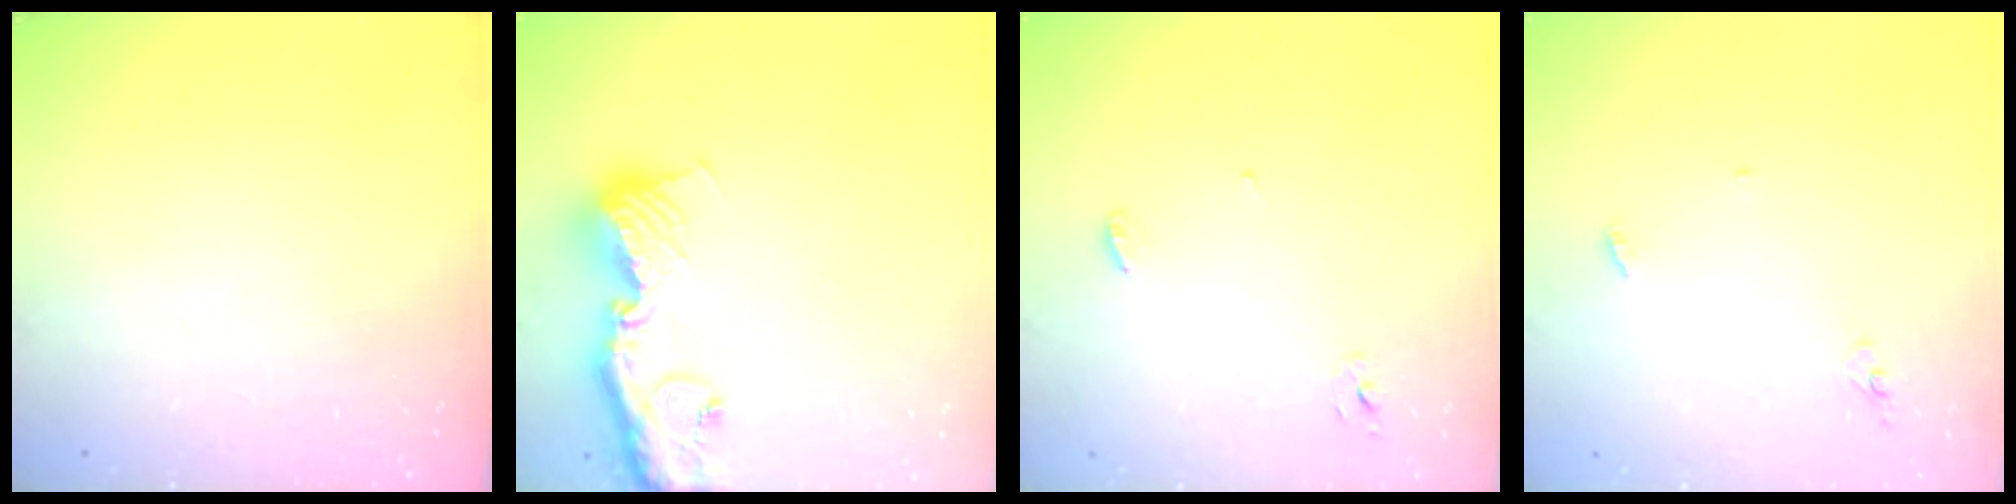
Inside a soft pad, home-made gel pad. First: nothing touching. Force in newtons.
{"total": 15.7, "press": 15.6, "slide": 1.6}
{"total": 3.3, "press": 3.3, "slide": 0.3}
{"total": 2.9, "press": 2.9, "slide": 0.2}